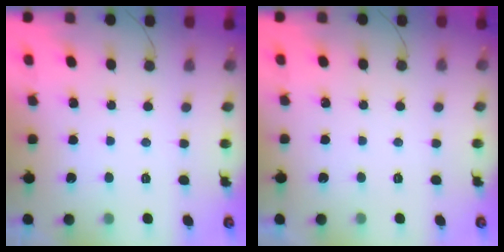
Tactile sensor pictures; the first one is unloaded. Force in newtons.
{"total": 1.1, "press": 1.1, "slide": 0.1}